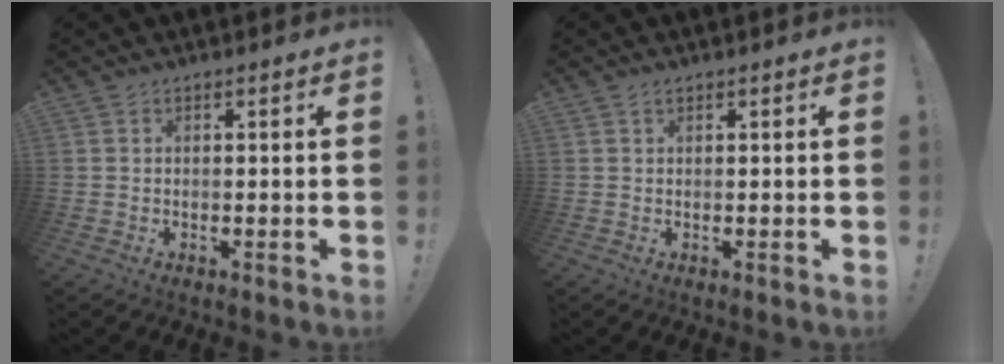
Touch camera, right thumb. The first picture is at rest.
{"total": 0.8, "force": [0.6, 0.3, 0.5], "torque": [-0.001, -0.003, 0.009]}